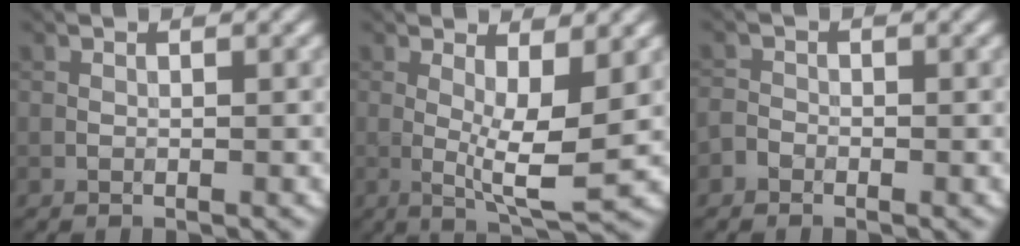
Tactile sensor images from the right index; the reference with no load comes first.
{"total": 5.0, "force": [0.5, 1.1, 4.8], "torque": [-0.078, -0.014, 0.012]}
{"total": 1.2, "force": [-0.9, 0.7, -0.1], "torque": [0.004, 0.004, -0.021]}